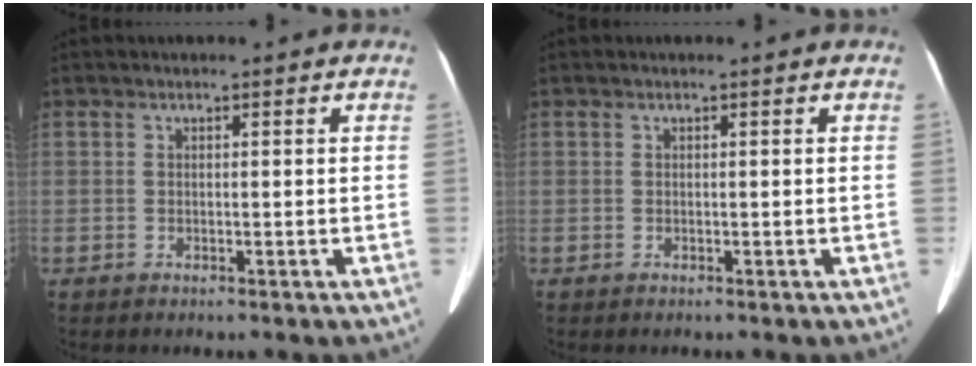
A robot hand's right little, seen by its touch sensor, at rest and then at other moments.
{"total": 0.0}